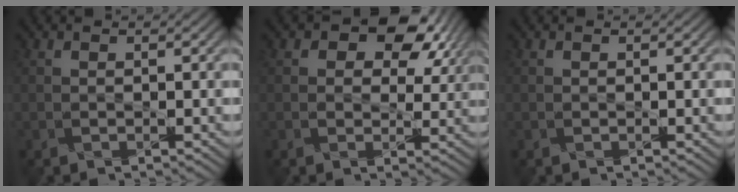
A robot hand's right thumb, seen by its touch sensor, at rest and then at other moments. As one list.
[{"total": 8.2, "force": [4.0, 5.4, 4.8], "torque": [-0.062, -0.005, 0.059]}, {"total": 0.0}]